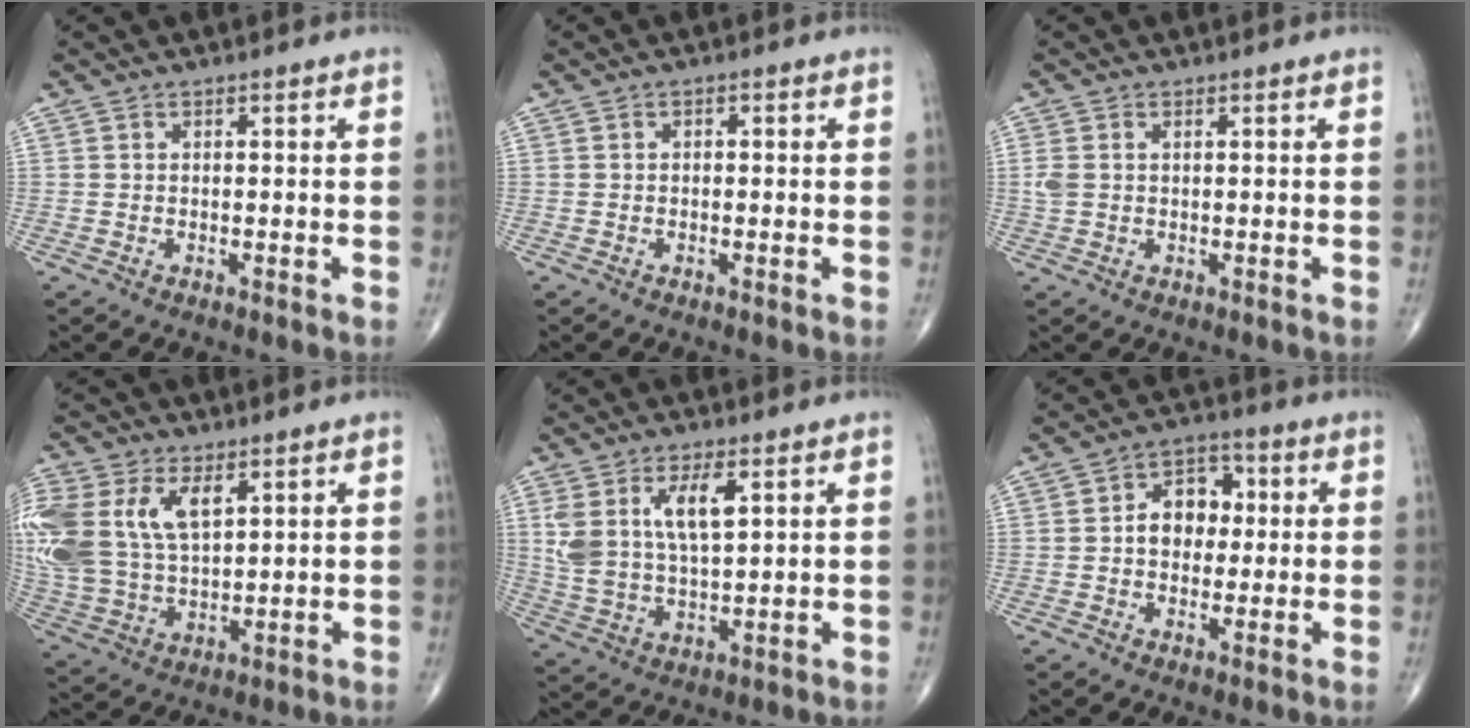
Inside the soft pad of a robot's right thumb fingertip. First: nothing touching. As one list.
[{"total": 0.7, "force": [0.0, 0.5, 0.5], "torque": [-0.002, 0.002, -0.002]}, {"total": 2.5, "force": [0.4, 1.7, 1.8], "torque": [-0.056, 0.009, 0.011]}, {"total": 20.5, "force": [7.1, 12.6, 14.6], "torque": [-0.345, 0.005, 0.144]}, {"total": 10.6, "force": [3.9, 4.6, 8.7], "torque": [-0.170, -0.014, 0.082]}, {"total": 8.3, "force": [0.5, 6.2, 5.5], "torque": [-0.054, 0.023, -0.001]}]